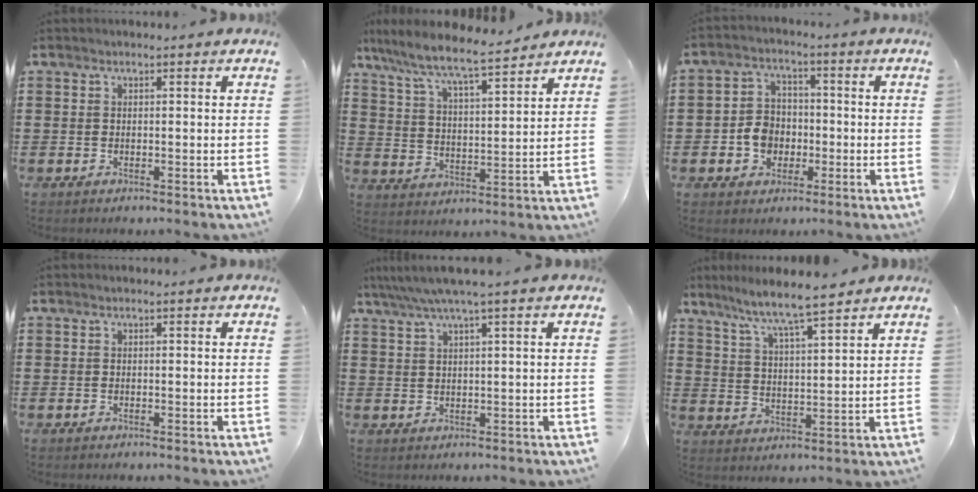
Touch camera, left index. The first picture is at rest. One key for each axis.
{"total": 6.8, "fx": 6.0, "fy": 0.5, "fz": 3.0, "tx": -0.085, "ty": -0.037, "tz": 0.099}
{"total": 5.6, "fx": -1.5, "fy": 4.7, "fz": 2.7, "tx": -0.066, "ty": 0.011, "tz": -0.030}
{"total": 0.0}
{"total": 3.6, "fx": 2.3, "fy": -0.3, "fz": 2.7, "tx": -0.058, "ty": -0.001, "tz": 0.039}
{"total": 6.2, "fx": 5.7, "fy": -0.2, "fz": 2.6, "tx": -0.076, "ty": -0.035, "tz": 0.094}